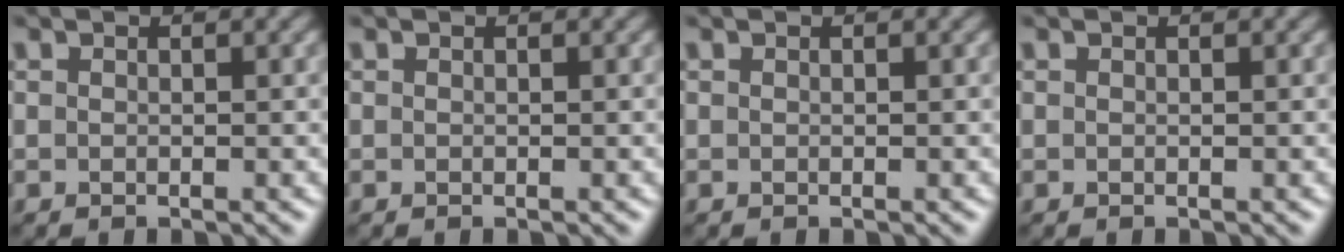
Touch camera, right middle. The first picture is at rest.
{"total": 0.0}
{"total": 0.0}
{"total": 0.0}